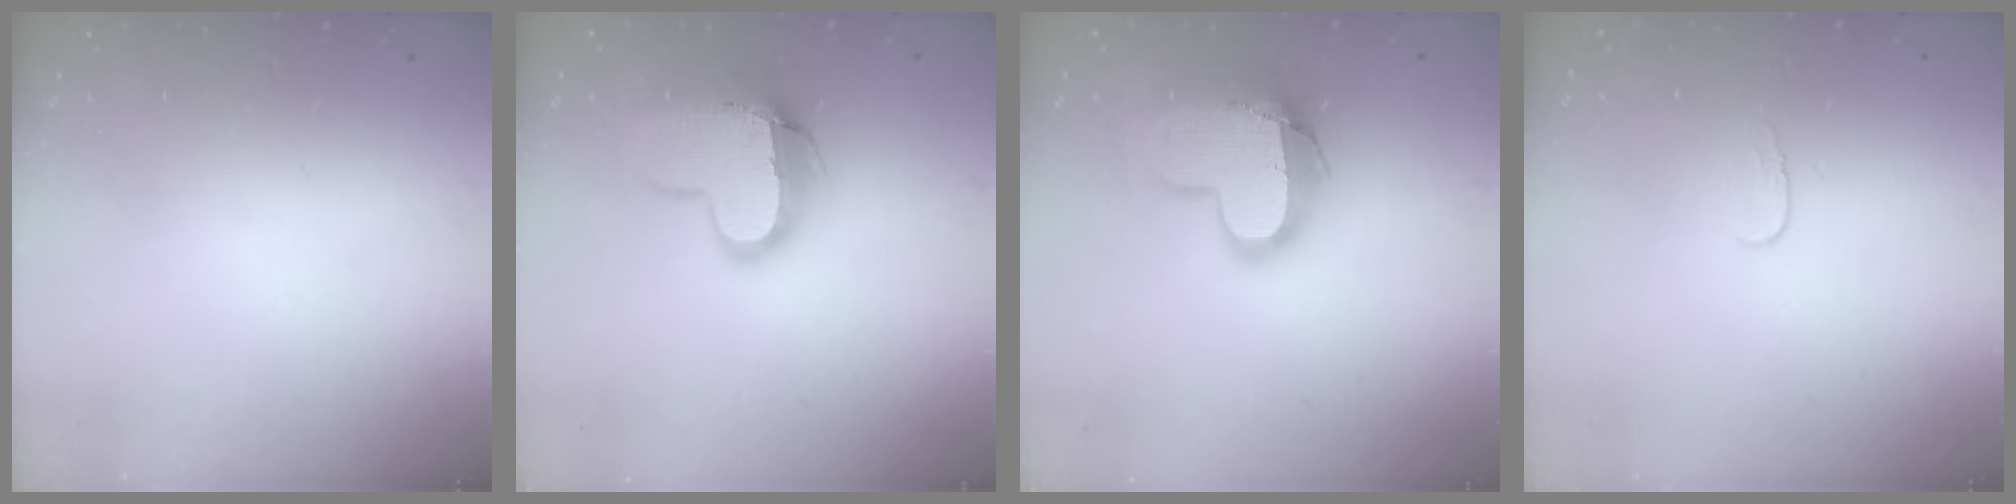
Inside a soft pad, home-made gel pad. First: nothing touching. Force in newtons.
{"total": 14.2, "press": 14.2, "slide": 1.1}
{"total": 15.4, "press": 15.4, "slide": 1.1}
{"total": 3.7, "press": 3.7, "slide": 0.4}